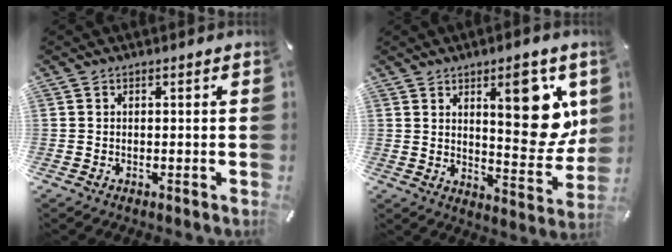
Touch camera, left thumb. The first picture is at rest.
{"total": 16.7, "force": [6.9, 6.6, 13.7], "torque": [-0.159, -0.042, 0.103]}